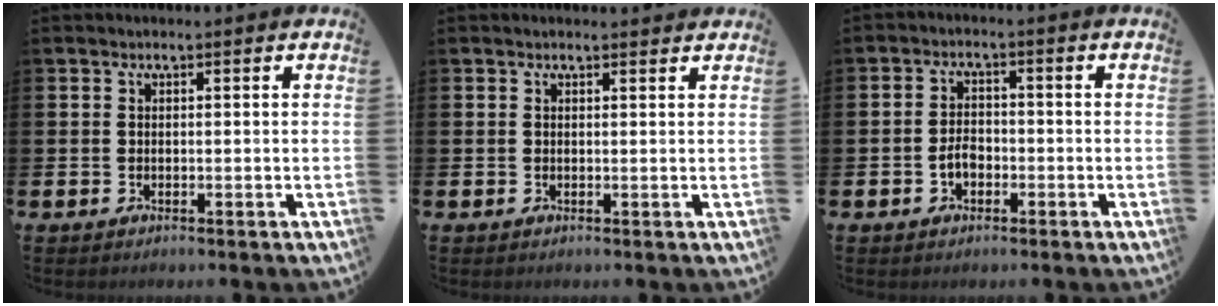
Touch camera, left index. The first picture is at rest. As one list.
[{"total": 0.7, "force": [0.7, 0.1, 0.1], "torque": [0.010, -0.003, 0.011]}, {"total": 2.6, "force": [-1.0, 1.8, 1.6], "torque": [-0.027, 0.003, -0.022]}]